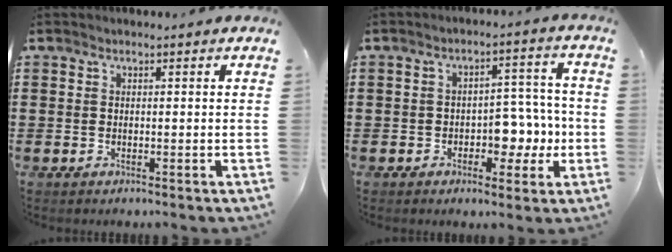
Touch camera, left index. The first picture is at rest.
{"total": 5.8, "force": [-1.8, 3.9, 4.0], "torque": [-0.060, 0.007, -0.038]}